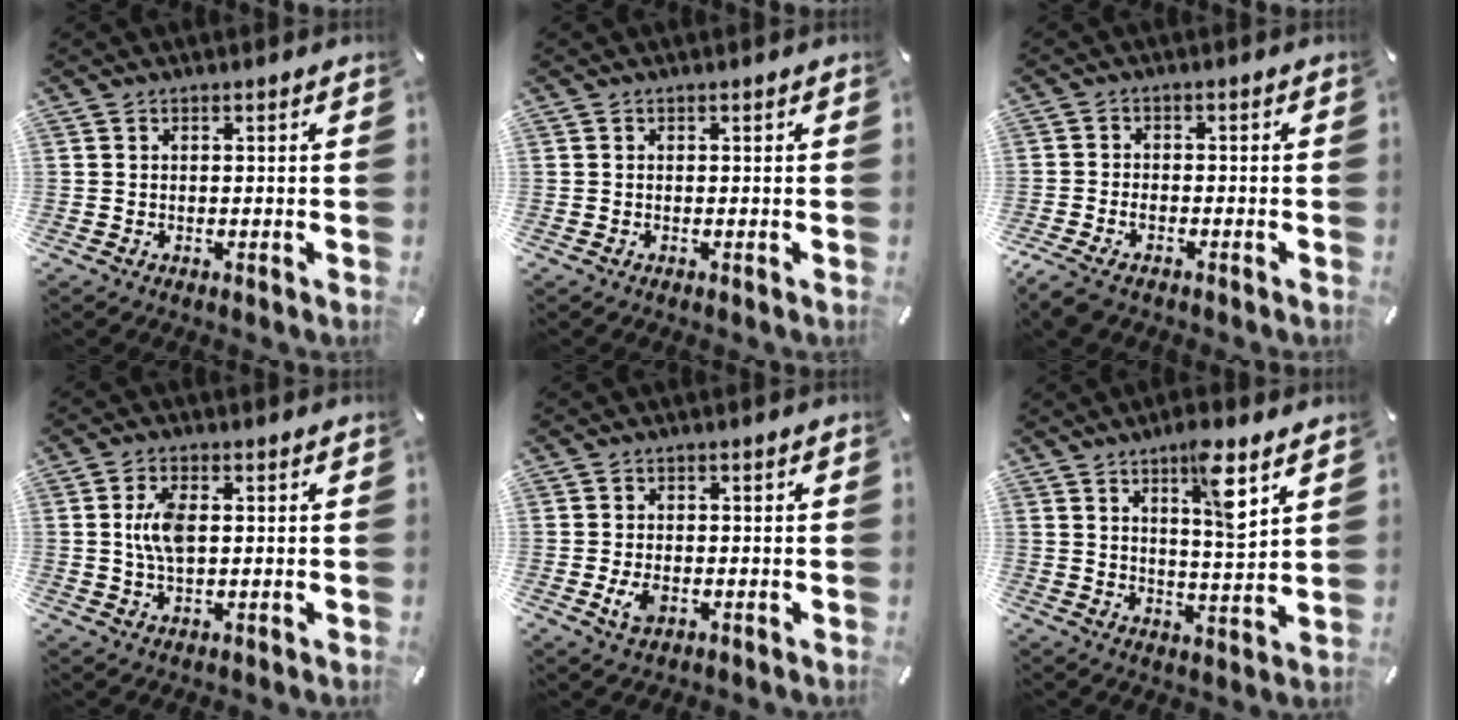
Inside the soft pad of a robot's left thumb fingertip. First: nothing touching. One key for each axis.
{"total": 0.0}
{"total": 3.5, "fx": -2.1, "fy": 2.0, "fz": 1.9, "tx": -0.046, "ty": 0.006, "tz": -0.042}
{"total": 6.1, "fx": 0.9, "fy": 3.0, "fz": 5.2, "tx": -0.122, "ty": 0.000, "tz": 0.006}
{"total": 3.8, "fx": -0.9, "fy": 2.5, "fz": 2.7, "tx": -0.068, "ty": -0.004, "tz": -0.019}
{"total": 9.4, "fx": 5.5, "fy": 1.9, "fz": 7.4, "tx": -0.107, "ty": -0.036, "tz": 0.085}